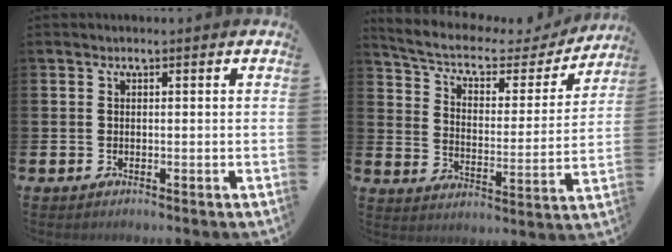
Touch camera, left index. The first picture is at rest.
{"total": 5.9, "force": [4.9, 2.3, 2.5], "torque": [-0.073, -0.041, 0.075]}